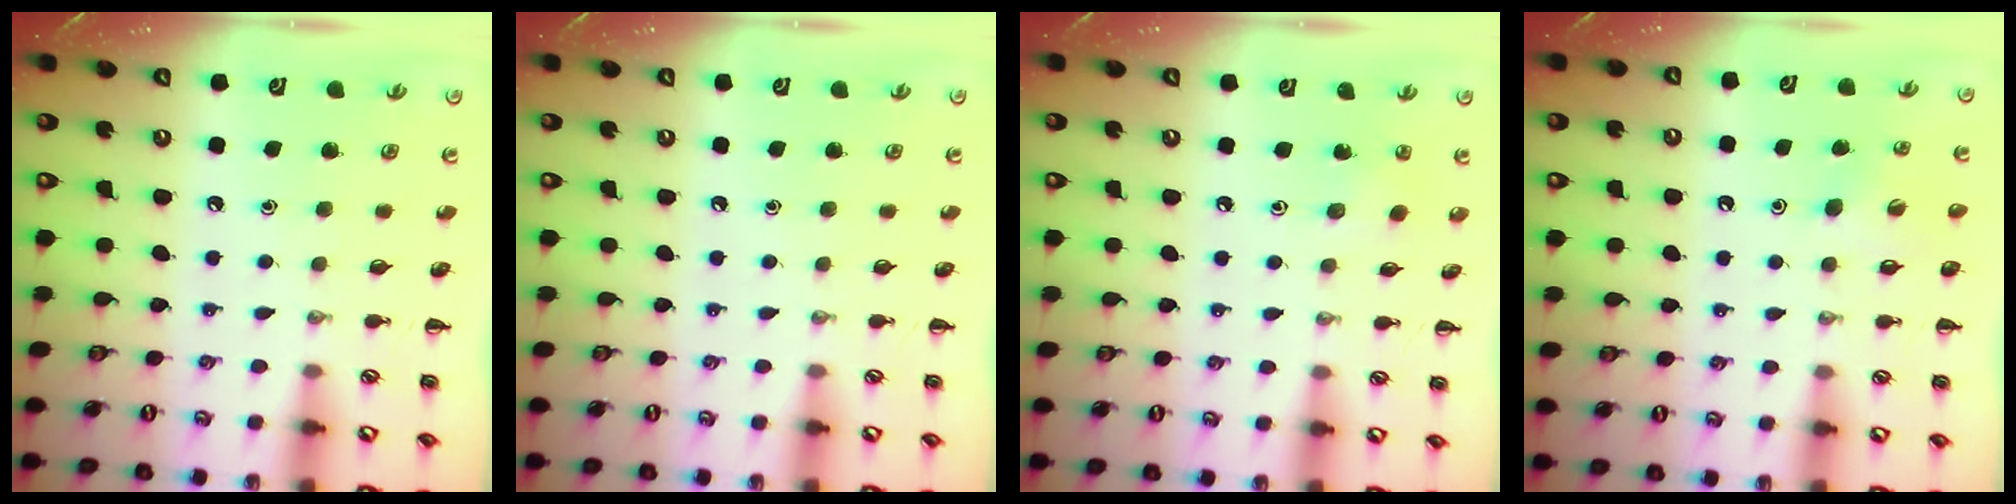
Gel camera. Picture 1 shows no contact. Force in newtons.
{"total": 0.0}
{"total": 2.8, "press": 2.6, "slide": 0.9}
{"total": 4.0, "press": 3.8, "slide": 1.4}